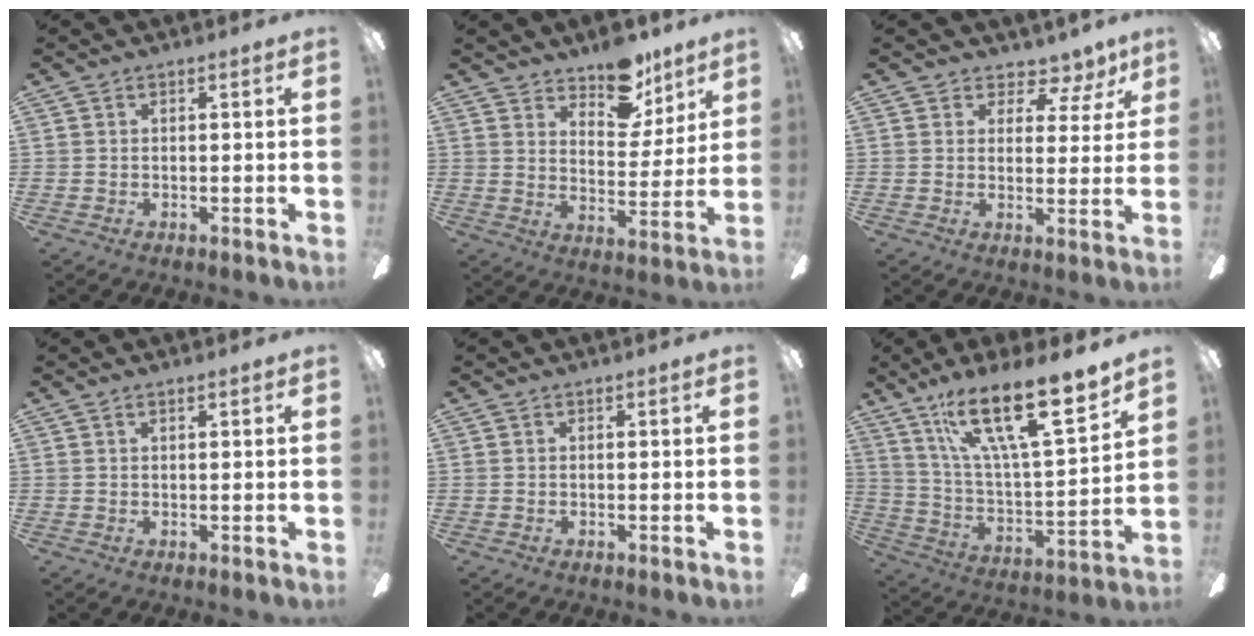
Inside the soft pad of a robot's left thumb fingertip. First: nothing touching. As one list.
[{"total": 11.4, "force": [9.1, 5.3, 4.4], "torque": [-0.052, -0.060, 0.165]}, {"total": 6.2, "force": [4.4, 3.6, 2.5], "torque": [-0.017, -0.036, 0.075]}, {"total": 0.9, "force": [0.6, 0.1, 0.7], "torque": [-0.015, 0.001, 0.010]}, {"total": 0.0}, {"total": 22.0, "force": [15.3, 5.3, 14.9], "torque": [-0.269, -0.097, 0.253]}]